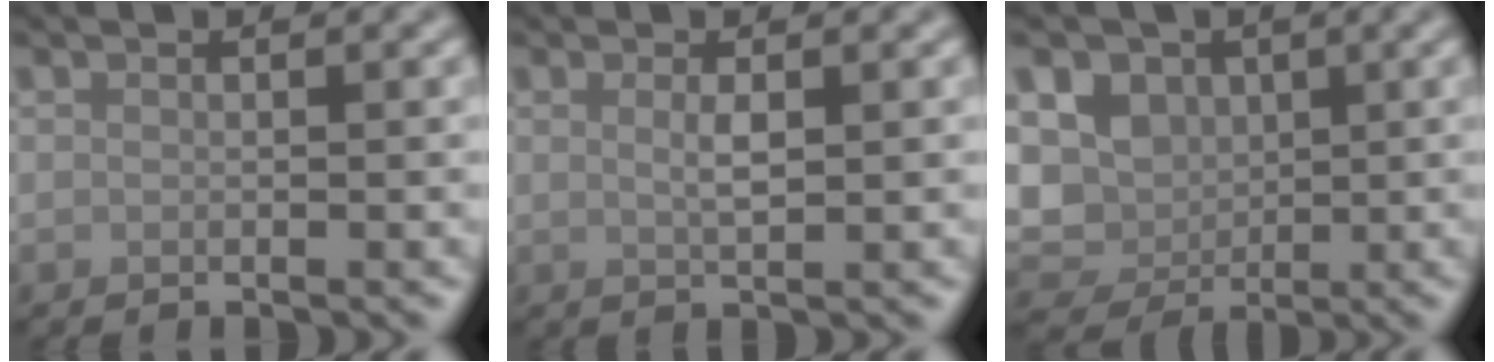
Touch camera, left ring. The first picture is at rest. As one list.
[{"total": 1.5, "force": [0.4, 0.4, 1.4], "torque": [-0.024, -0.001, 0.007]}, {"total": 7.3, "force": [0.9, 6.2, 3.8], "torque": [-0.059, 0.008, -0.004]}]